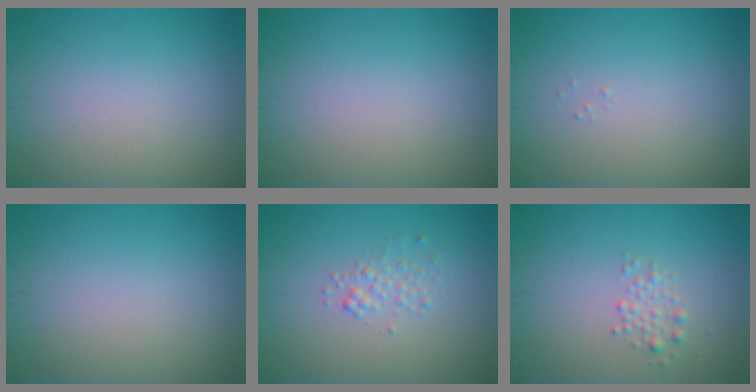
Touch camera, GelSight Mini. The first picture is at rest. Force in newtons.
{"total": 0.0}
{"total": 0.0}
{"total": 0.0}
{"total": 1.5, "press": 1.5, "slide": 0.1}
{"total": 1.4, "press": 1.4, "slide": 0.0}